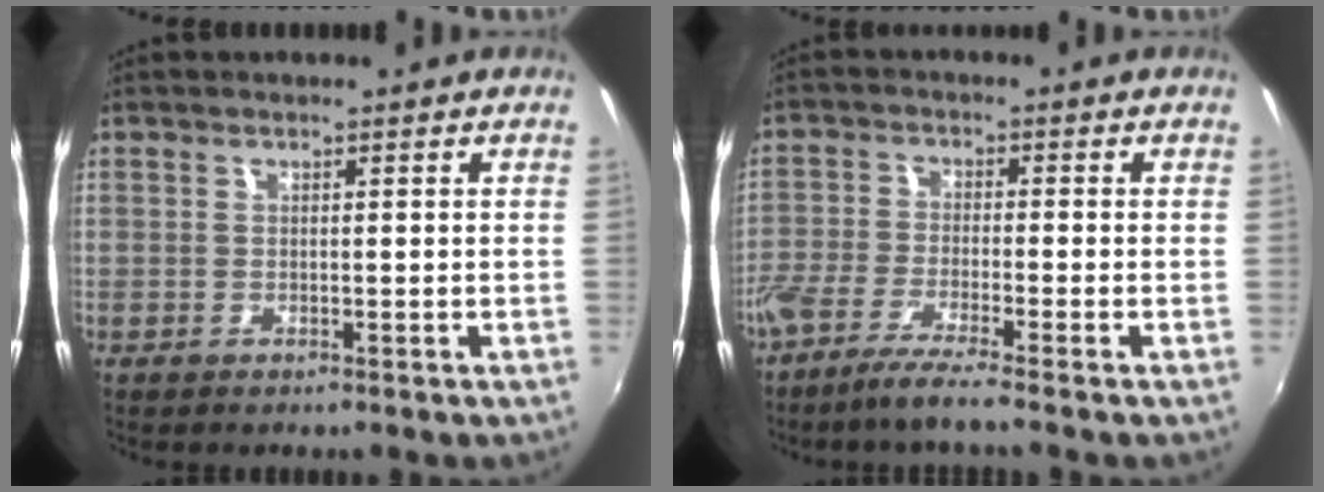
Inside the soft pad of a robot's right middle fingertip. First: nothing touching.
{"total": 6.4, "force": [-5.1, -0.3, 4.0], "torque": [-0.095, -0.015, -0.100]}